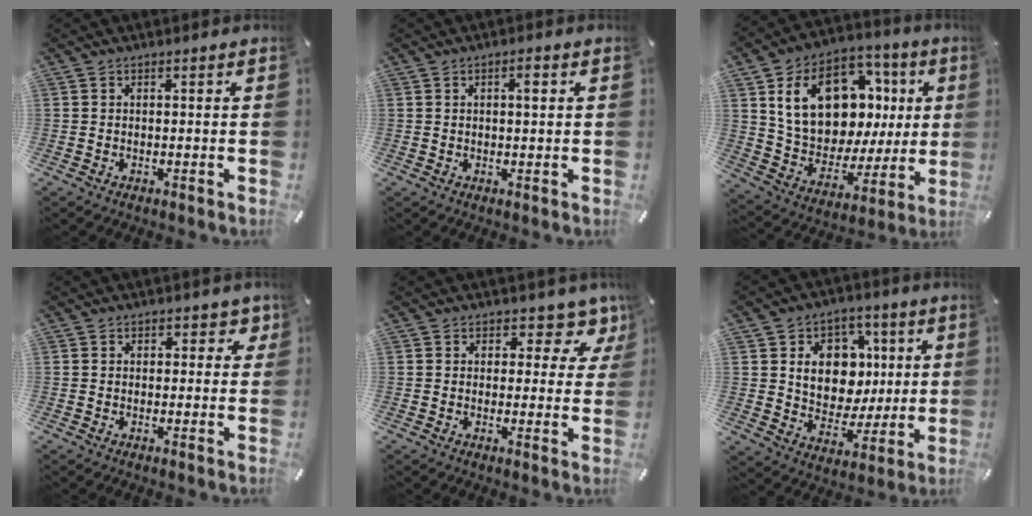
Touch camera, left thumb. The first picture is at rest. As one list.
[{"total": 2.4, "force": [0.7, 0.9, 2.1], "torque": [-0.036, 0.003, 0.009]}, {"total": 20.0, "force": [6.6, 14.3, 12.3], "torque": [-0.218, -0.025, 0.123]}, {"total": 2.8, "force": [1.1, 2.0, 1.5], "torque": [0.007, -0.007, 0.008]}, {"total": 6.9, "force": [4.5, 4.1, 3.2], "torque": [-0.025, -0.035, 0.072]}, {"total": 12.2, "force": [2.4, 11.0, 4.7], "torque": [-0.068, -0.020, 0.054]}]